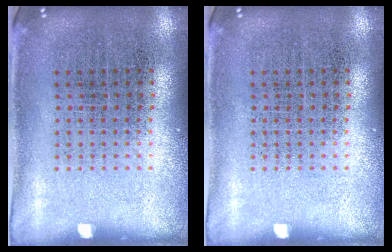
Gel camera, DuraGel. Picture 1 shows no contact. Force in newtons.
{"total": 0.0}